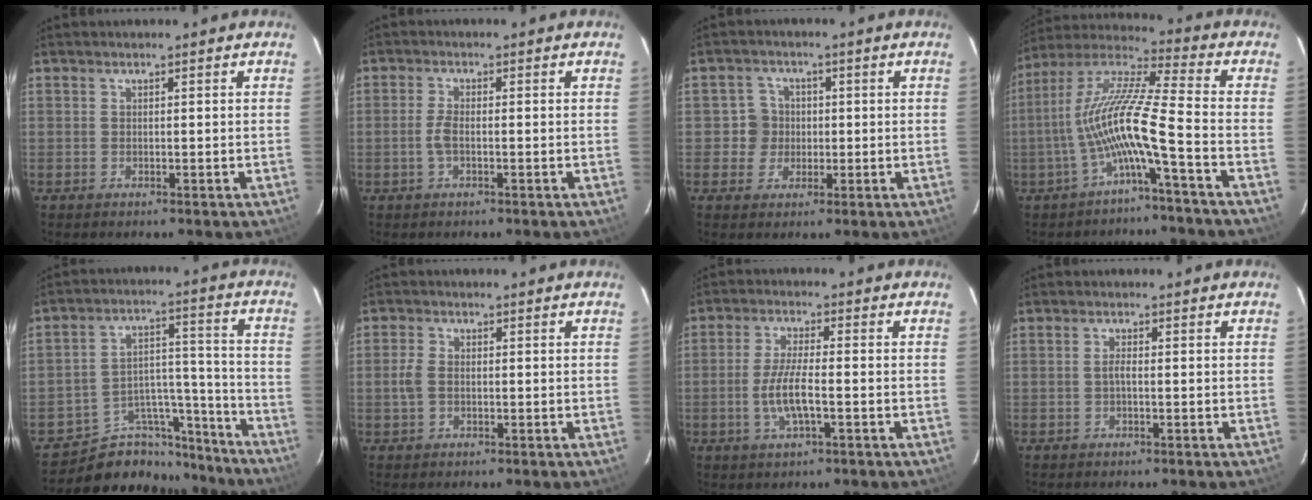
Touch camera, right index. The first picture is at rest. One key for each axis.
{"total": 2.6, "fx": -0.8, "fy": 0.9, "fz": 2.4, "tx": -0.054, "ty": 0.000, "tz": -0.015}
{"total": 4.4, "fx": -0.1, "fy": 4.3, "fz": 0.3, "tx": 0.004, "ty": 0.012, "tz": -0.005}
{"total": 12.4, "fx": -4.4, "fy": -0.4, "fz": 11.6, "tx": -0.228, "ty": 0.010, "tz": -0.089}
{"total": 15.3, "fx": -13.5, "fy": 7.0, "fz": 1.3, "tx": -0.018, "ty": 0.076, "tz": -0.200}
{"total": 3.1, "fx": -0.5, "fy": 2.2, "fz": 2.2, "tx": -0.053, "ty": 0.003, "tz": -0.007}
{"total": 6.6, "fx": -1.8, "fy": 1.5, "fz": 6.2, "tx": -0.127, "ty": -0.004, "tz": -0.036}
{"total": 1.2, "fx": -0.2, "fy": 0.3, "fz": 1.1, "tx": -0.023, "ty": 0.003, "tz": -0.006}